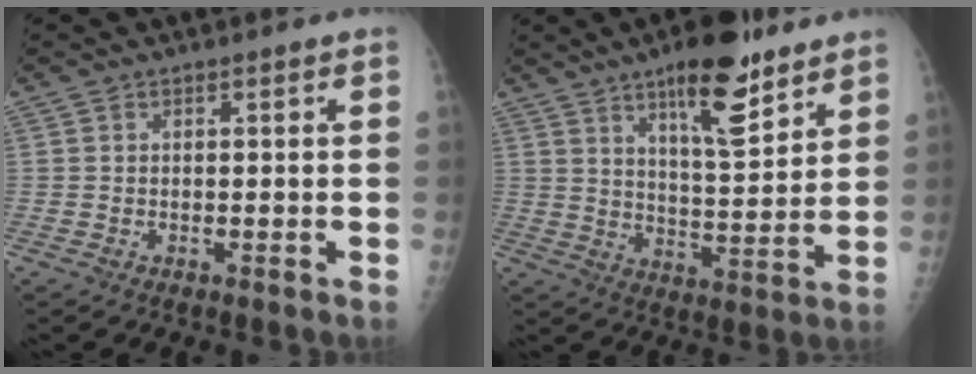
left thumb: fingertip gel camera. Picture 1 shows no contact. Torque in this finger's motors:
{"motor_torque": [2.17, 0.44, 1.09, -0.83, 0.39]}